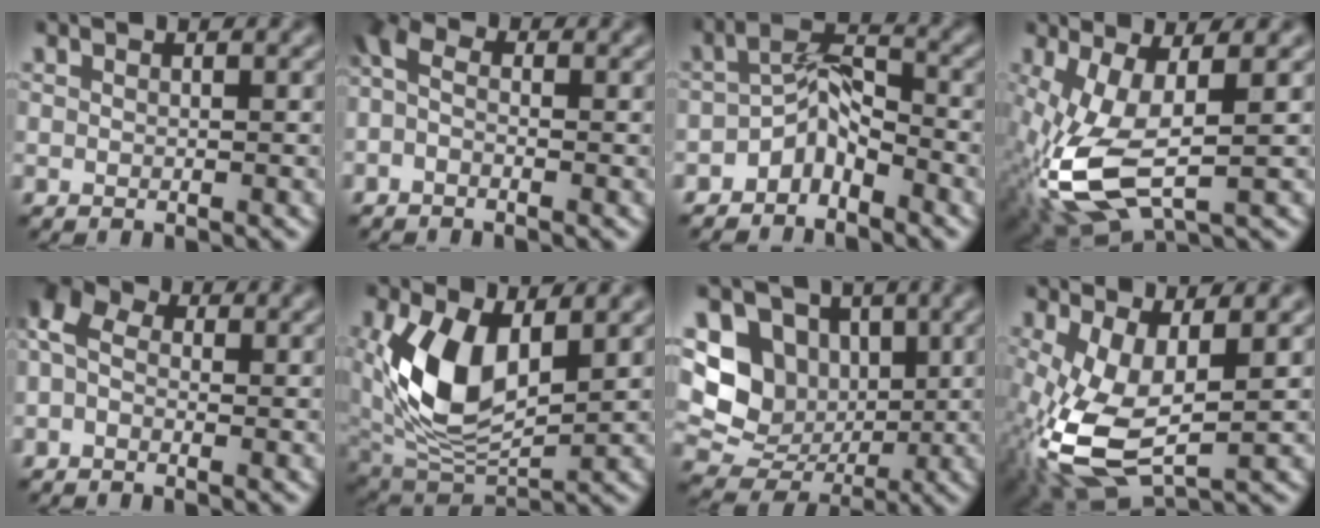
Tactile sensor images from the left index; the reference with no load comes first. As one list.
[{"total": 2.7, "force": [-0.7, 1.9, 1.8], "torque": [-0.042, 0.006, -0.027]}, {"total": 3.6, "force": [-2.4, 1.7, 2.1], "torque": [-0.031, 0.018, -0.049]}, {"total": 9.2, "force": [-1.8, 4.0, 8.0], "torque": [-0.208, -0.014, -0.033]}, {"total": 4.7, "force": [0.0, 3.5, 3.2], "torque": [-0.077, 0.019, -0.021]}, {"total": 9.6, "force": [1.9, 5.3, 7.7], "torque": [-0.175, -0.011, 0.036]}, {"total": 7.3, "force": [1.5, 6.1, 3.5], "torque": [-0.062, -0.014, 0.018]}, {"total": 9.4, "force": [-1.4, 4.5, 8.1], "torque": [-0.200, -0.013, -0.026]}]